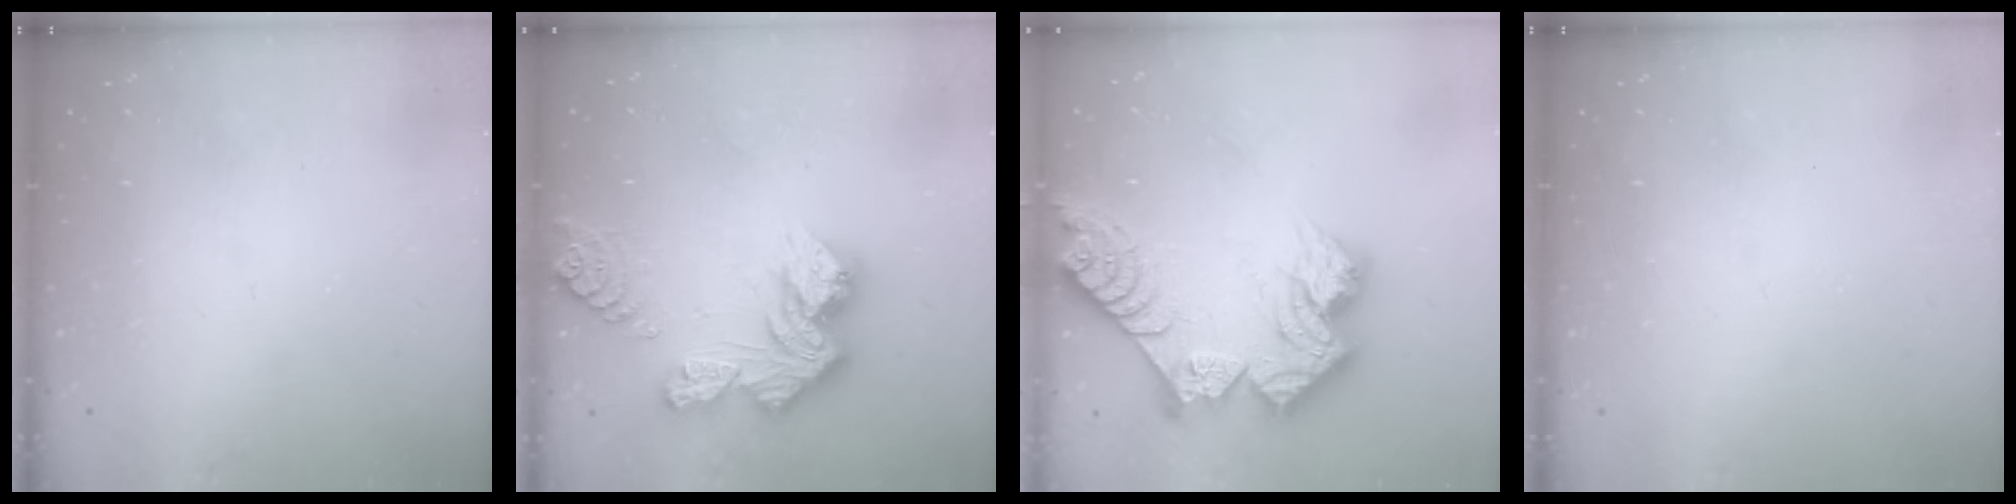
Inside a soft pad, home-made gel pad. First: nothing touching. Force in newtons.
{"total": 14.2, "press": 14.1, "slide": 1.6}
{"total": 19.0, "press": 18.9, "slide": 1.9}
{"total": 0.0}